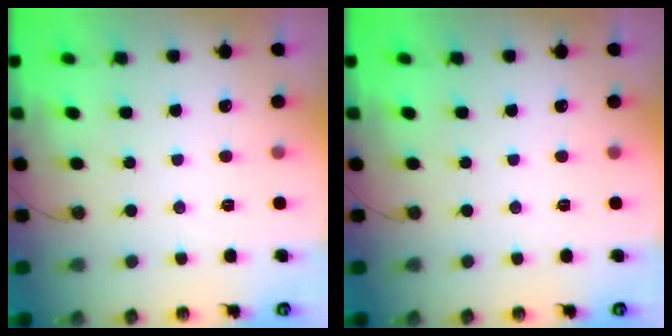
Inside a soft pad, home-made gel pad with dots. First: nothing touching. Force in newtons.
{"total": 0.0}